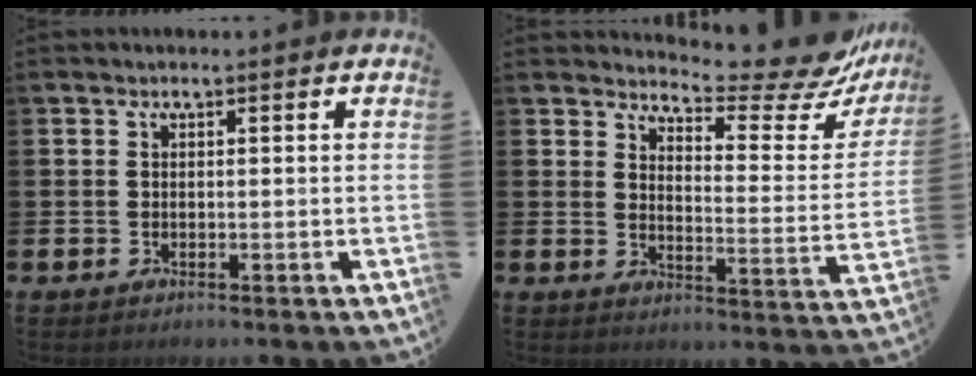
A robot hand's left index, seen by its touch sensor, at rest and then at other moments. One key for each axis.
{"total": 8.4, "fx": 7.9, "fy": 1.4, "fz": 2.5, "tx": -0.045, "ty": -0.073, "tz": 0.133}